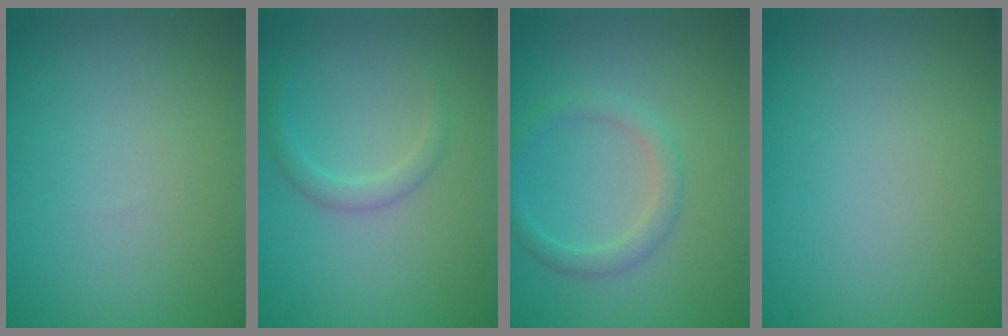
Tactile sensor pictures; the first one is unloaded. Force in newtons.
{"total": 1.5, "press": 1.5, "slide": 0.0}
{"total": 2.0, "press": 2.0, "slide": 0.1}
{"total": 0.0}